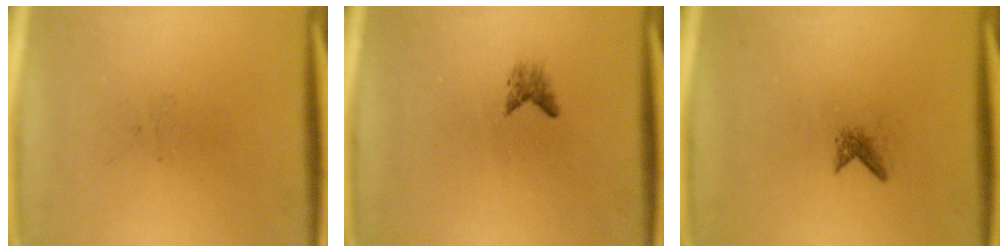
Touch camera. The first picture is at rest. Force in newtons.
{"total": 1.1}
{"total": 1.1}